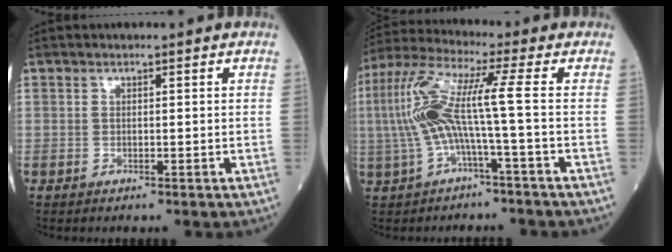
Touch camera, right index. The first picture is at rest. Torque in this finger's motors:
{"motor_torque": [1.80, -0.06, 1.02, 0.21]}